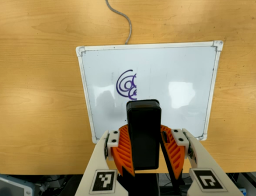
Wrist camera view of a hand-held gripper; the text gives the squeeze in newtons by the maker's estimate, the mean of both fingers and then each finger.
{"total": 9.4, "left": 9.8, "right": 9.0}